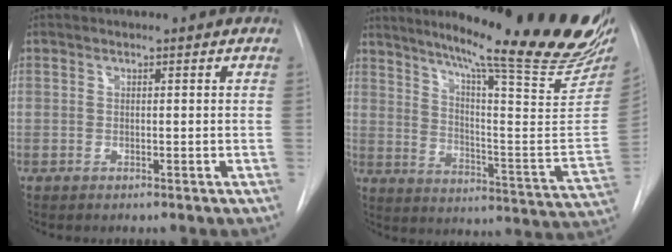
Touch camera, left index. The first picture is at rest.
{"total": 27.0, "force": [21.7, 1.5, 16.0], "torque": [-0.236, -0.086, 0.283]}